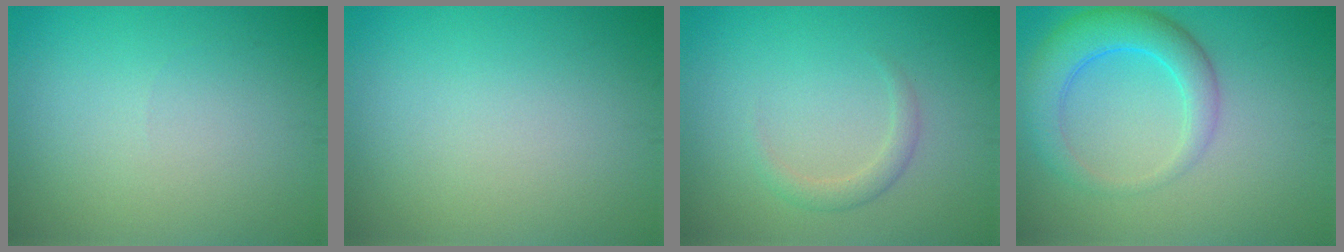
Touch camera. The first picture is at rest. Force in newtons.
{"total": 0.0}
{"total": 1.6, "press": 1.6, "slide": 0.1}
{"total": 4.9, "press": 4.9, "slide": 0.2}